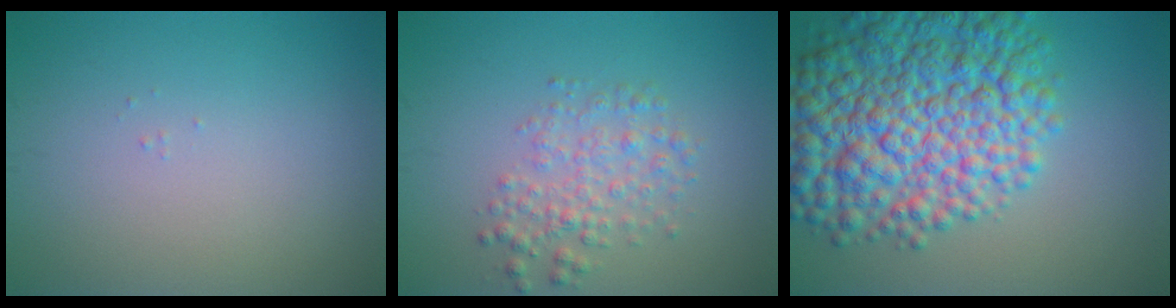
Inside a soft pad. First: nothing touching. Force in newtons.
{"total": 2.9, "press": 2.9, "slide": 0.1}
{"total": 12.1, "press": 12.1, "slide": 0.4}